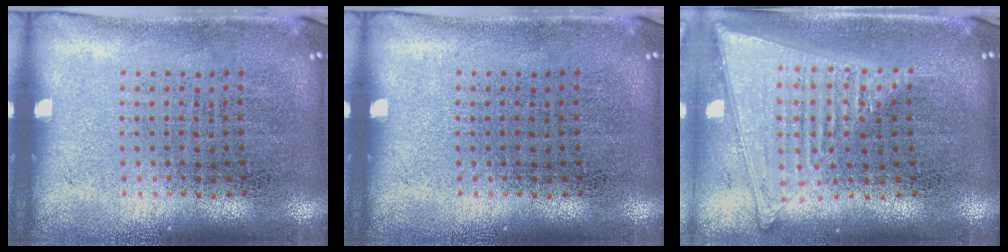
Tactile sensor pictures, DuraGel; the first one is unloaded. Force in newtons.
{"total": 0.0}
{"total": 1.7, "press": 1.6, "slide": 0.6}